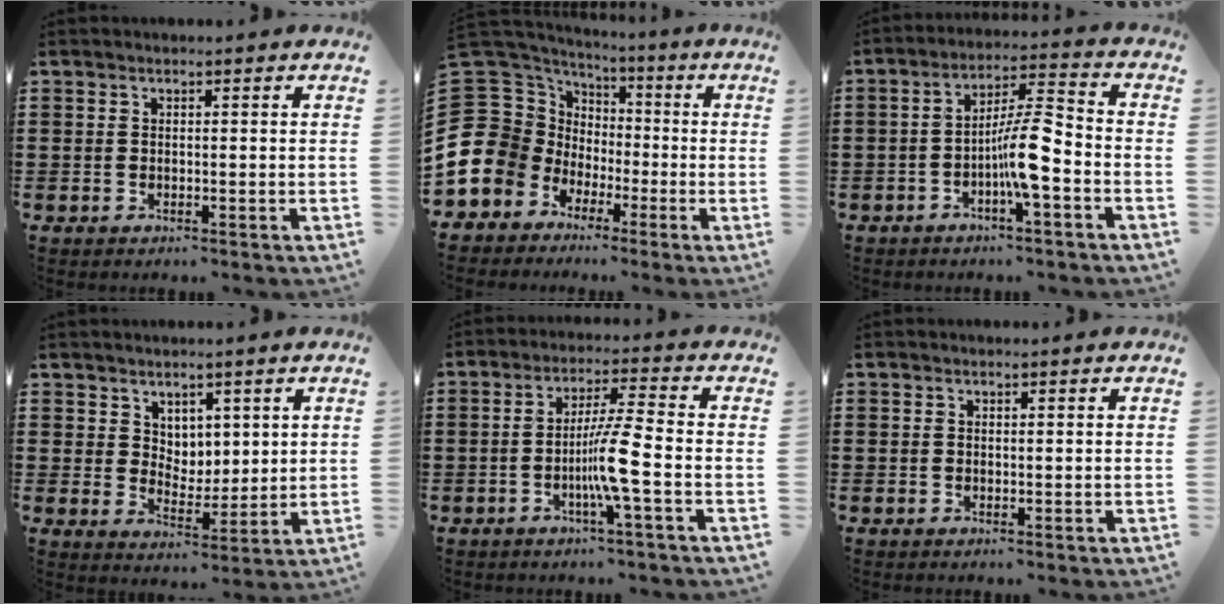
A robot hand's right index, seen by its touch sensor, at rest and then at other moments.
{"total": 13.7, "force": [-4.3, 12.5, 3.9], "torque": [-0.148, -0.010, -0.071]}
{"total": 8.7, "force": [-2.9, 1.4, 8.1], "torque": [-0.150, 0.005, -0.054]}
{"total": 4.4, "force": [3.2, 3.0, 0.1], "torque": [-0.020, -0.001, 0.061]}
{"total": 7.3, "force": [-2.4, -0.5, 6.9], "torque": [-0.131, -0.012, -0.048]}
{"total": 0.0}